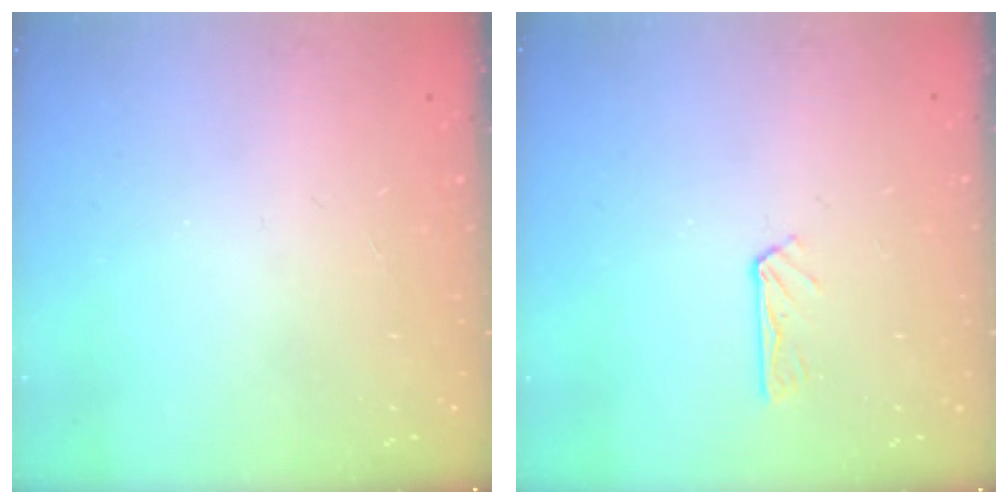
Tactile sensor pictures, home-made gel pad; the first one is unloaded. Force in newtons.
{"total": 2.9, "press": 2.9, "slide": 0.3}